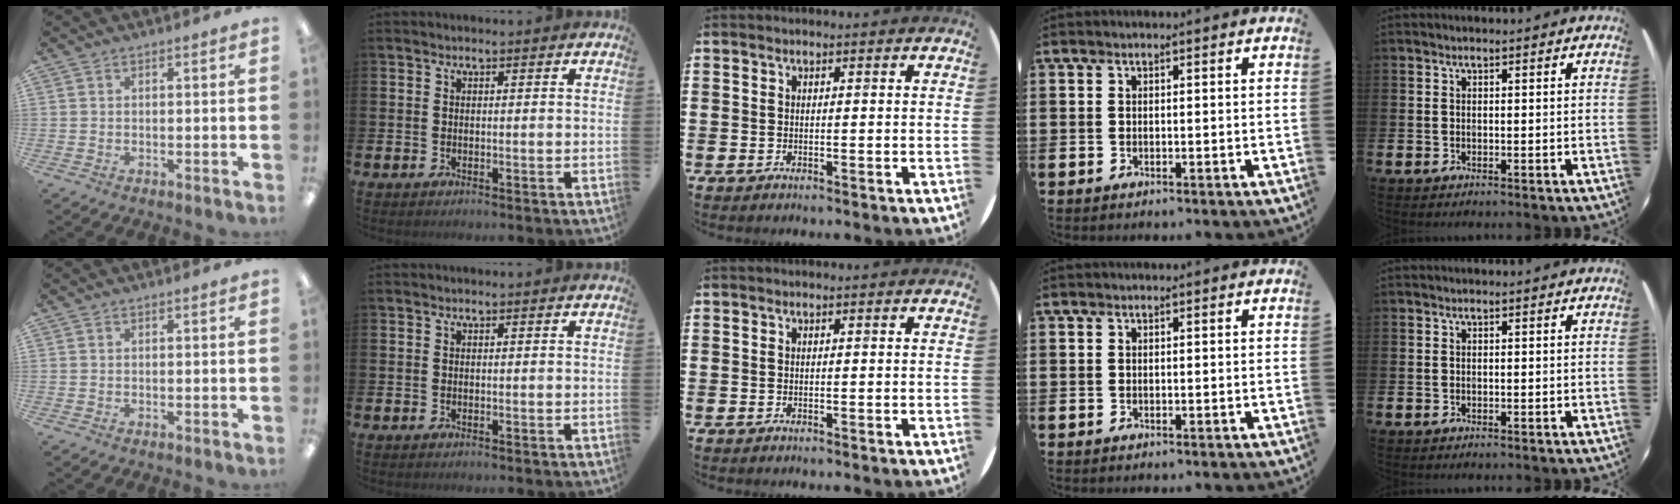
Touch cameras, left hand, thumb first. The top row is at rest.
{}